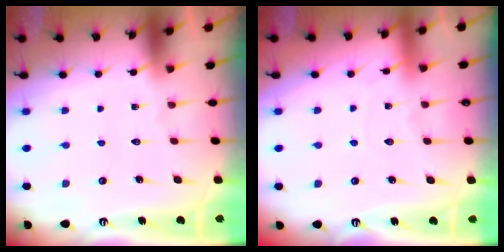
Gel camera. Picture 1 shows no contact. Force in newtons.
{"total": 2.7, "press": 2.7, "slide": 0.2}